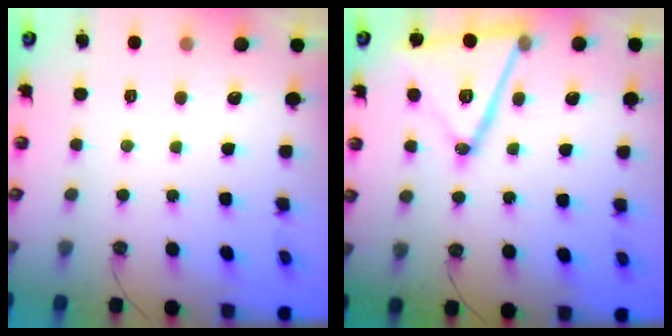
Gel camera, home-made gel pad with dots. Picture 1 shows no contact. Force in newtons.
{"total": 19.4, "press": 19.1, "slide": 3.4}